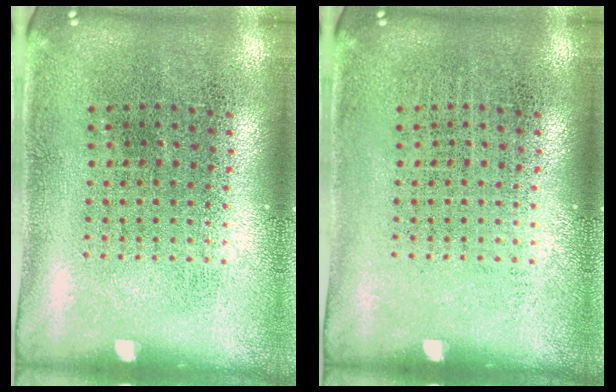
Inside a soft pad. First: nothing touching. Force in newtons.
{"total": 0.0}